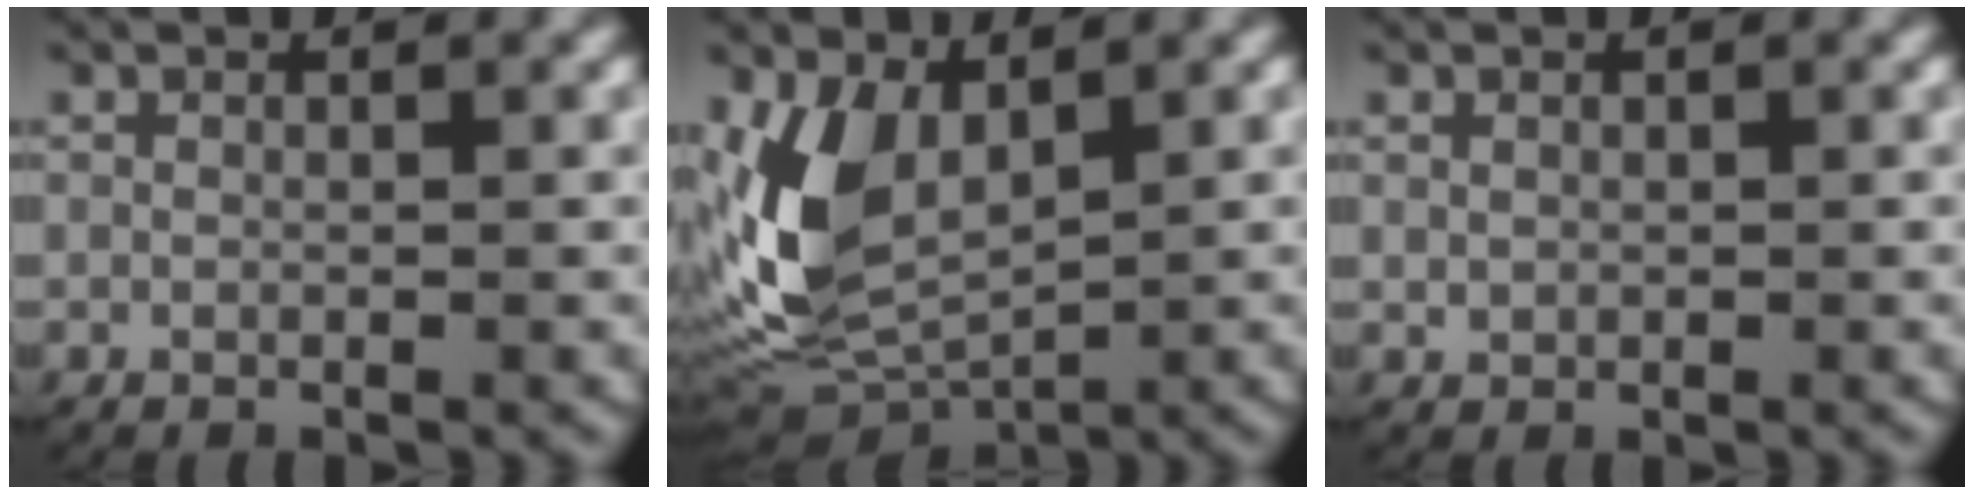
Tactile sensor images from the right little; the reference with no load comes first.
{"total": 7.0, "force": [0.8, 4.5, 5.3], "torque": [-0.124, -0.017, 0.021]}
{"total": 0.6, "force": [0.2, 0.5, 0.2], "torque": [-0.007, 0.002, 0.005]}